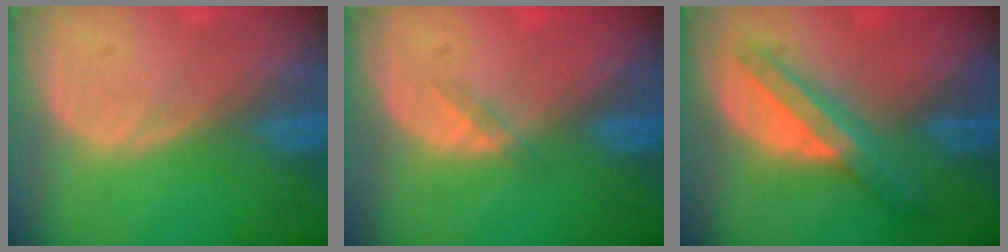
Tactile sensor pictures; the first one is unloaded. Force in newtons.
{"total": 1.4, "press": 1.1, "slide": 0.8}
{"total": 7.1, "press": 6.0, "slide": 3.7}